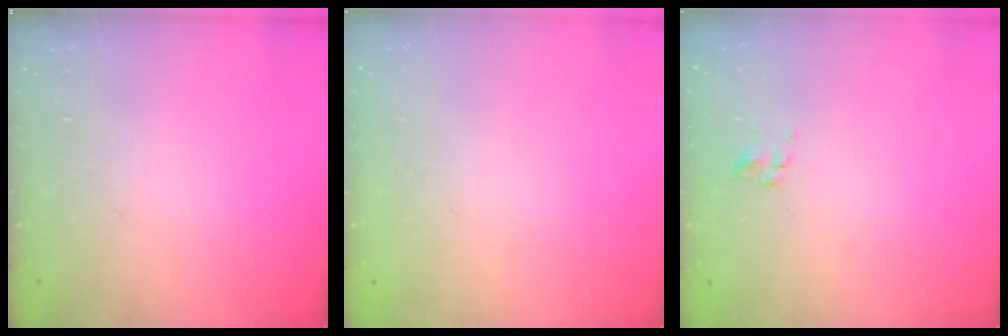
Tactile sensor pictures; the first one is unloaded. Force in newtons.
{"total": 1.7, "press": 1.7, "slide": 0.2}
{"total": 2.3, "press": 2.1, "slide": 1.1}